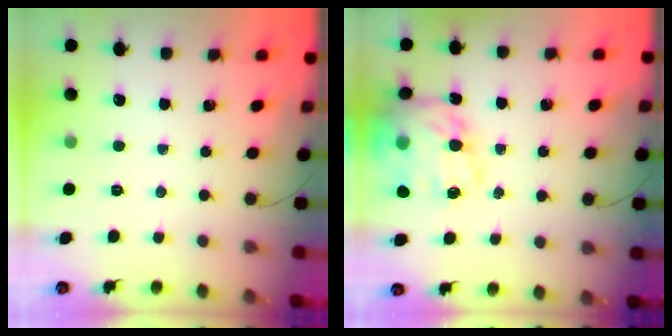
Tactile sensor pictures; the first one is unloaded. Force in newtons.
{"total": 20.4, "press": 19.9, "slide": 4.6}